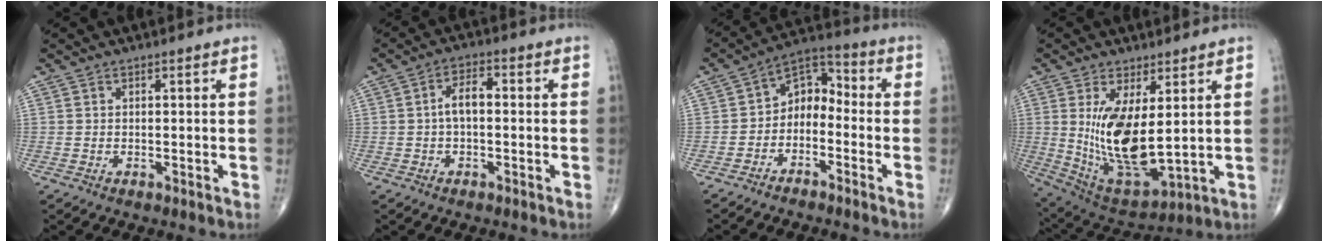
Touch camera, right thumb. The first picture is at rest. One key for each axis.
{"total": 4.4, "fx": -0.2, "fy": 2.2, "fz": 3.8, "tx": -0.066, "ty": 0.018, "tz": -0.009}
{"total": 7.9, "fx": -2.7, "fy": 5.5, "fz": 5.0, "tx": -0.055, "ty": 0.056, "tz": -0.064}
{"total": 15.7, "fx": 2.2, "fy": 6.6, "fz": 14.1, "tx": -0.253, "ty": -0.031, "tz": 0.066}